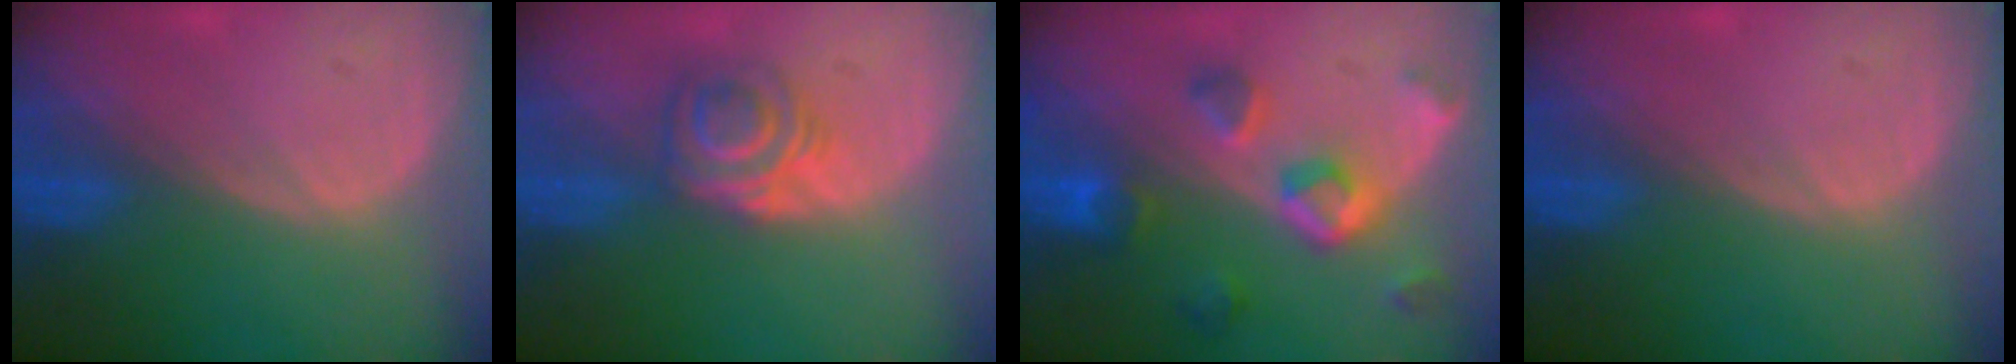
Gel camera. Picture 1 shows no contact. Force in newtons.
{"total": 6.1, "press": 5.1, "slide": 3.3}
{"total": 7.8, "press": 7.0, "slide": 3.4}
{"total": 0.0}